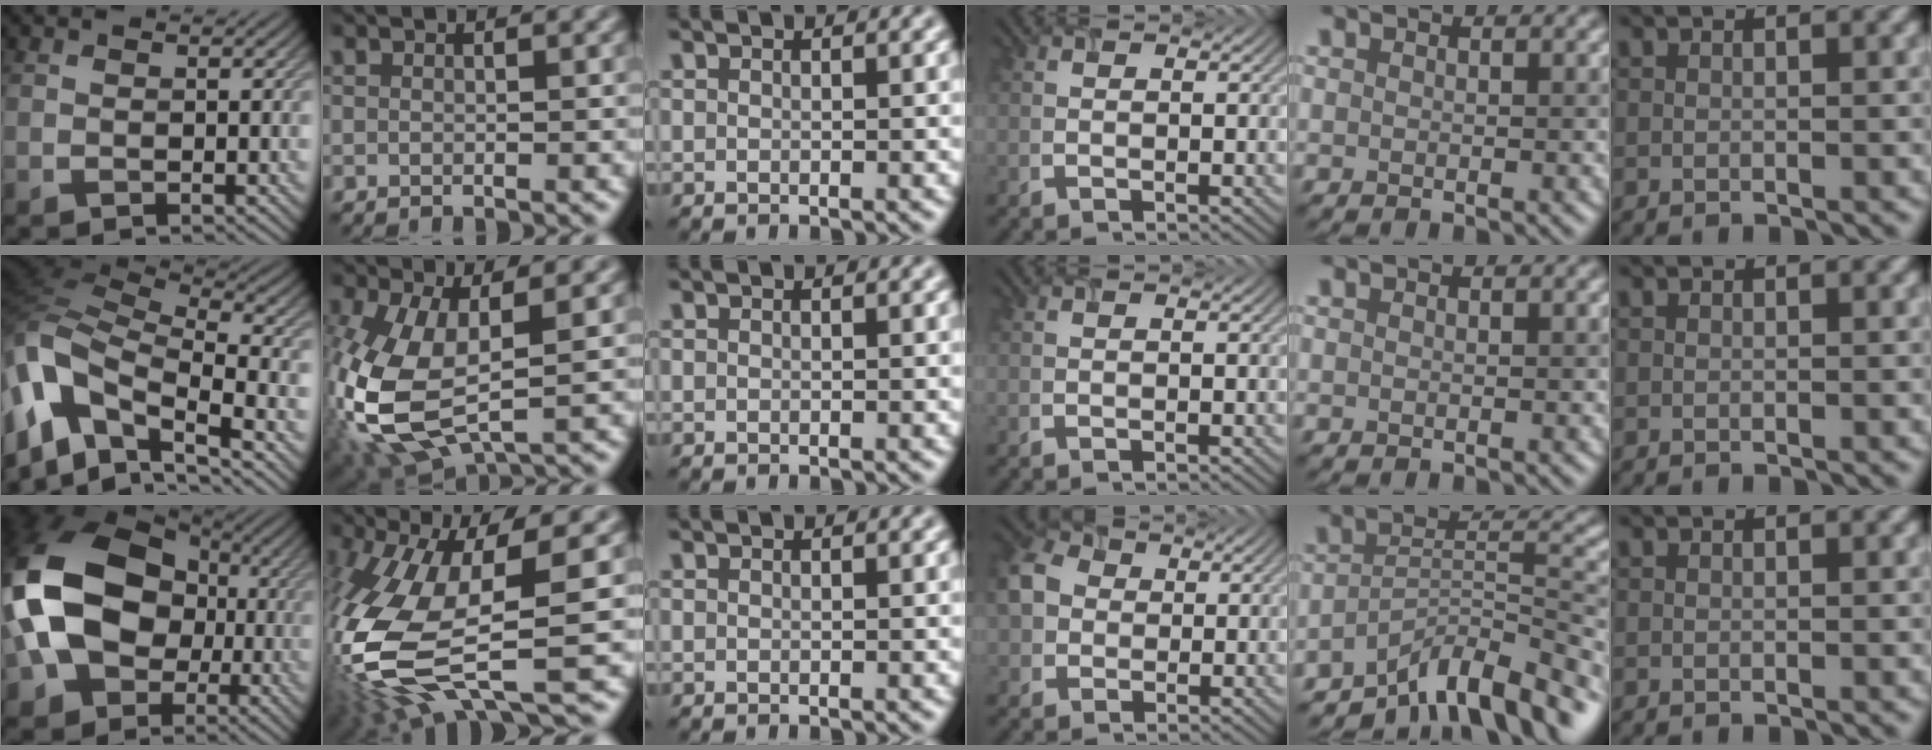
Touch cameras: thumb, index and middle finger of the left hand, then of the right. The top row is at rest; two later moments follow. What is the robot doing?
{"motion": "open", "object": "airpods case & airpods"}